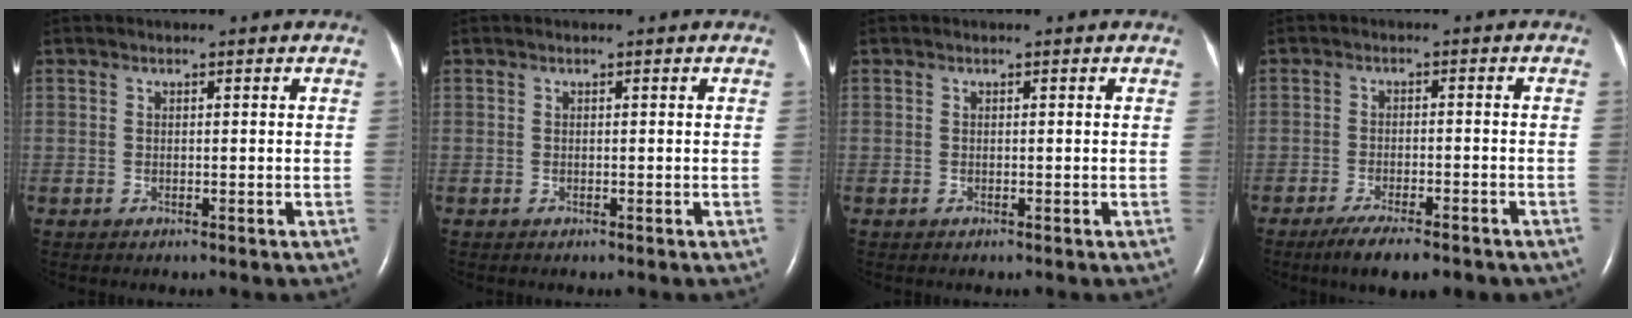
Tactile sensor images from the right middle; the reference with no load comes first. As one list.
[{"total": 0.0}, {"total": 0.0}, {"total": 8.9, "force": [-6.7, 2.1, 5.4], "torque": [-0.079, -0.013, -0.094]}]